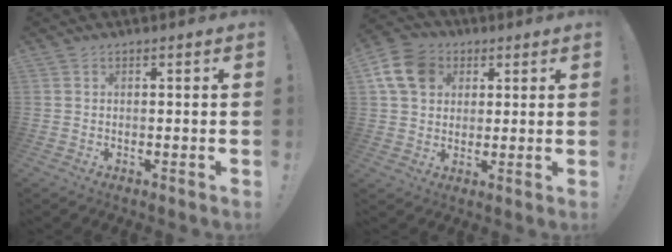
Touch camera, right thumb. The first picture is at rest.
{"total": 12.5, "force": [4.5, 9.9, 6.1], "torque": [-0.101, -0.009, 0.092]}